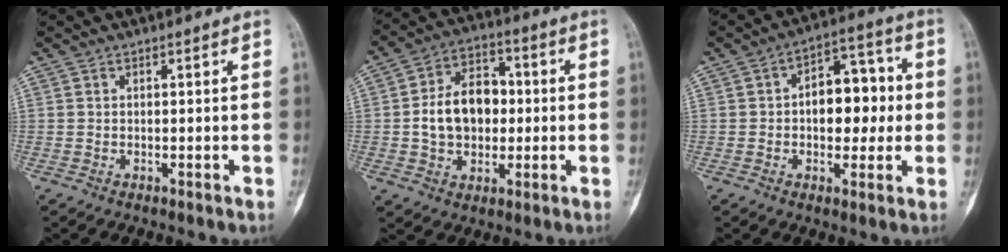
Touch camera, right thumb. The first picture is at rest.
{"total": 12.8, "force": [0.0, 9.2, 8.9], "torque": [-0.123, 0.023, -0.003]}
{"total": 11.7, "force": [0.3, 7.2, 9.2], "torque": [-0.089, 0.027, -0.002]}